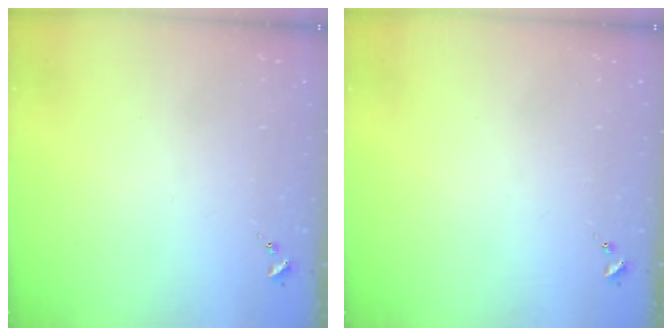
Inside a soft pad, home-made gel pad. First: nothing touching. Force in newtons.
{"total": 0.0}